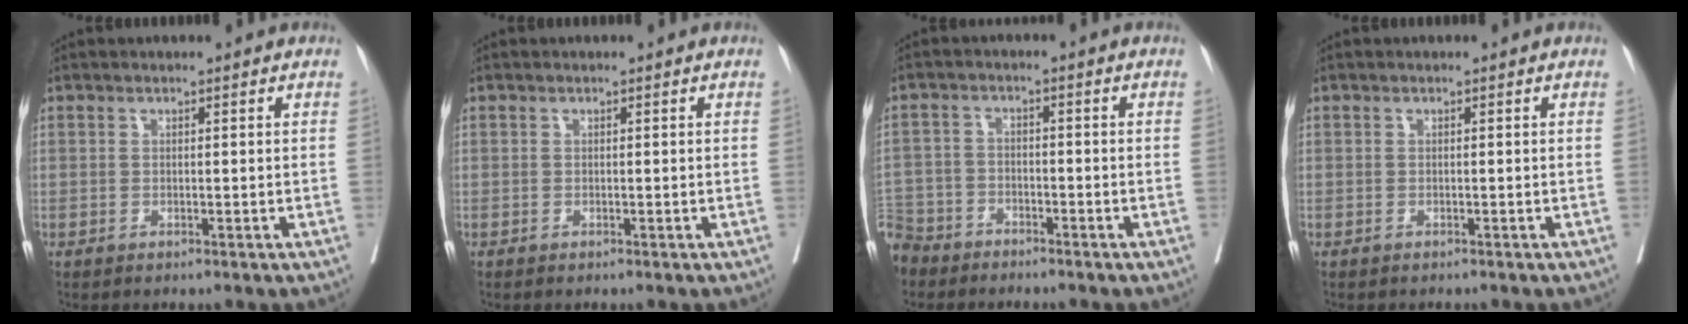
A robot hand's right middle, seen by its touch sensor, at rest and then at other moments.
{"total": 0.0}
{"total": 9.1, "force": [-7.4, 5.1, 1.4], "torque": [-0.054, -0.002, -0.143]}
{"total": 0.6, "force": [-0.6, 0.1, 0.2], "torque": [-0.008, -0.002, -0.011]}